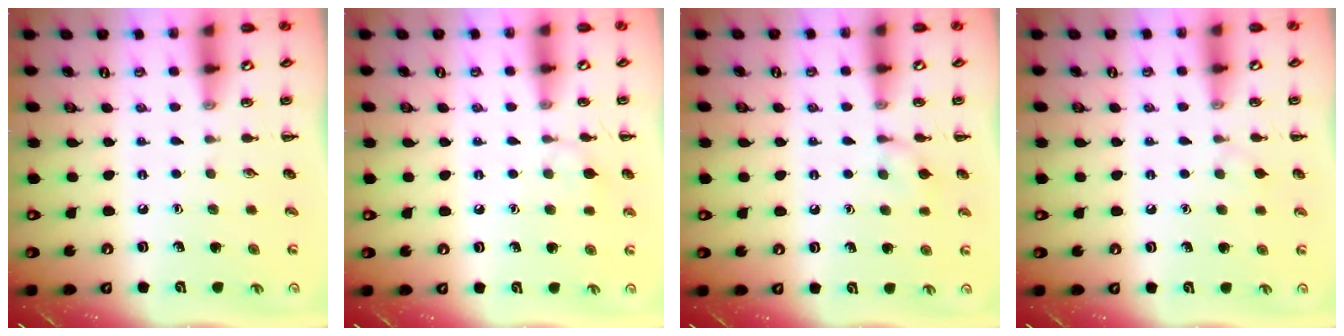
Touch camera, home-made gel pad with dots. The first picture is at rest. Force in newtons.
{"total": 5.7, "press": 5.4, "slide": 1.9}
{"total": 6.9, "press": 6.5, "slide": 2.2}
{"total": 3.7, "press": 3.4, "slide": 1.5}